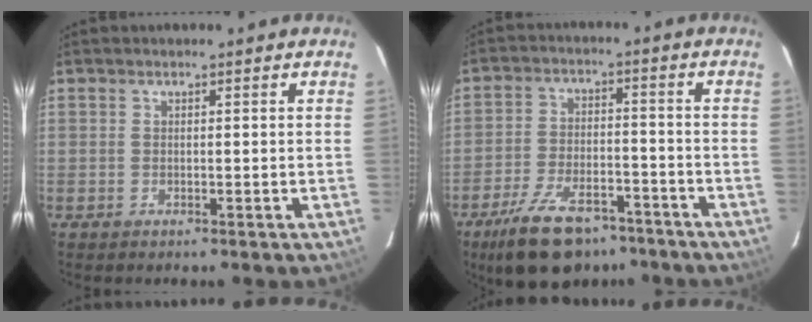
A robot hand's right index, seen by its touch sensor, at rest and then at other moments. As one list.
[{"total": 15.0, "force": [-10.7, 6.9, 7.9], "torque": [-0.172, -0.008, -0.171]}]